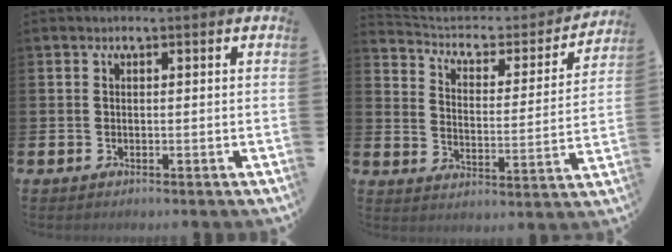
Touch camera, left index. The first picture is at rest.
{"total": 5.0, "force": [4.1, 2.5, 1.2], "torque": [-0.056, -0.033, 0.062]}